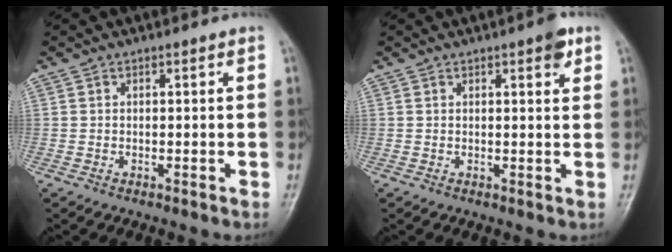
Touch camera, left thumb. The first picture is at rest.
{"total": 3.1, "force": [1.7, 0.9, 2.4], "torque": [-0.025, -0.005, 0.018]}